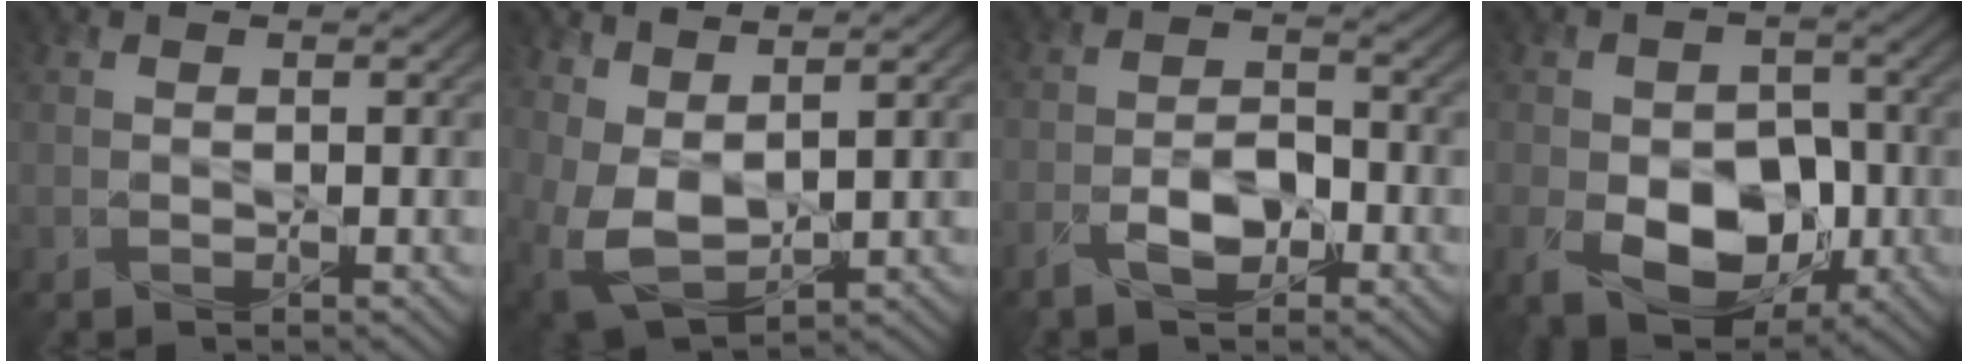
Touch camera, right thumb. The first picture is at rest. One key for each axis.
{"total": 6.8, "fx": 3.0, "fy": 3.6, "fz": 4.9, "tx": -0.133, "ty": -0.005, "tz": 0.061}
{"total": 5.3, "fx": -2.8, "fy": 2.4, "fz": 3.8, "tx": -0.075, "ty": 0.002, "tz": -0.057}
{"total": 10.1, "fx": -2.9, "fy": 7.0, "fz": 6.7, "tx": -0.127, "ty": -0.031, "tz": -0.041}